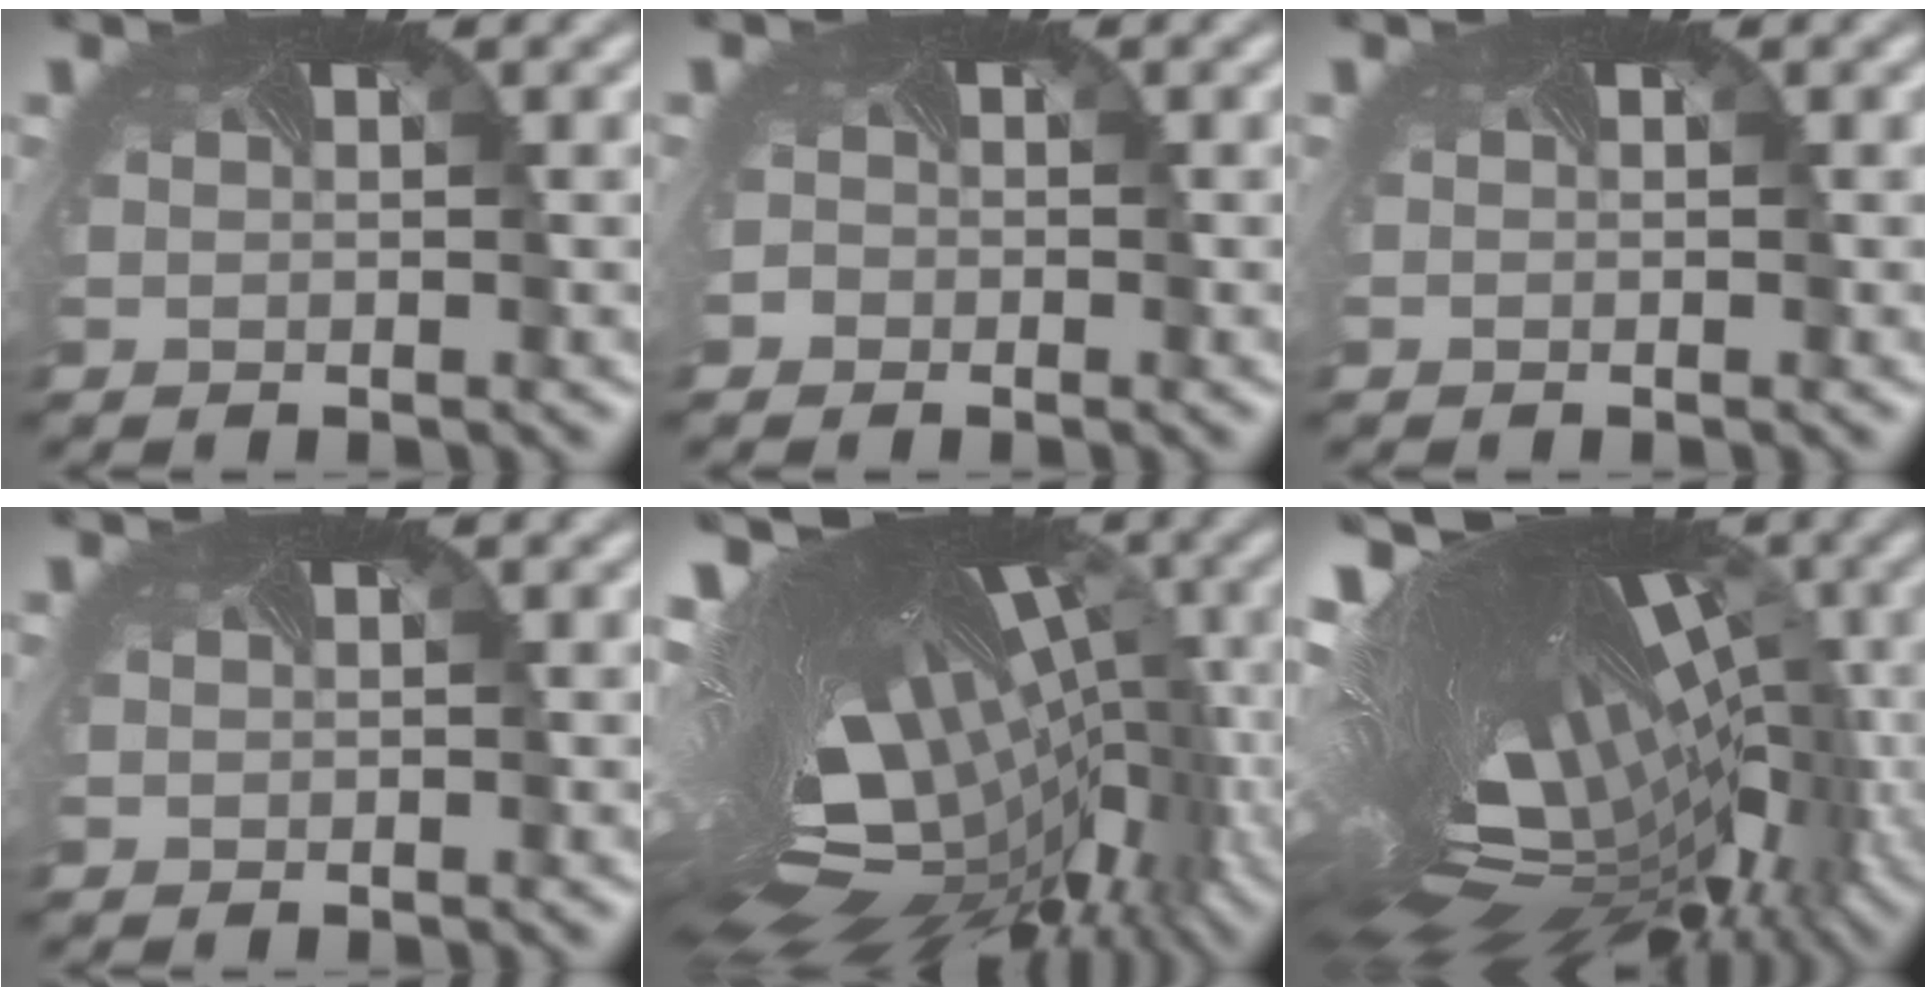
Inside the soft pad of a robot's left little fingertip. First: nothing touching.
{"total": 1.5, "force": [-0.5, 1.4, 0.2], "torque": [-0.004, 0.000, -0.013]}
{"total": 0.0}
{"total": 0.5, "force": [0.4, 0.4, 0.0], "torque": [-0.005, 0.001, 0.008]}
{"total": 17.3, "force": [-2.5, 8.1, 15.1], "torque": [-0.216, 0.012, -0.017]}
{"total": 19.6, "force": [-1.4, 8.9, 17.5], "torque": [-0.281, 0.037, -0.008]}